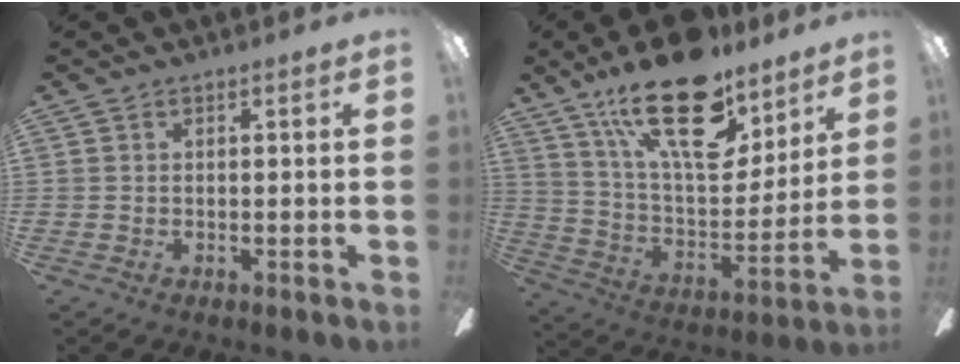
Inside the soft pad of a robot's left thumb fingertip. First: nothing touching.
{"total": 24.7, "force": [16.2, 10.4, 15.5], "torque": [-0.261, -0.089, 0.279]}